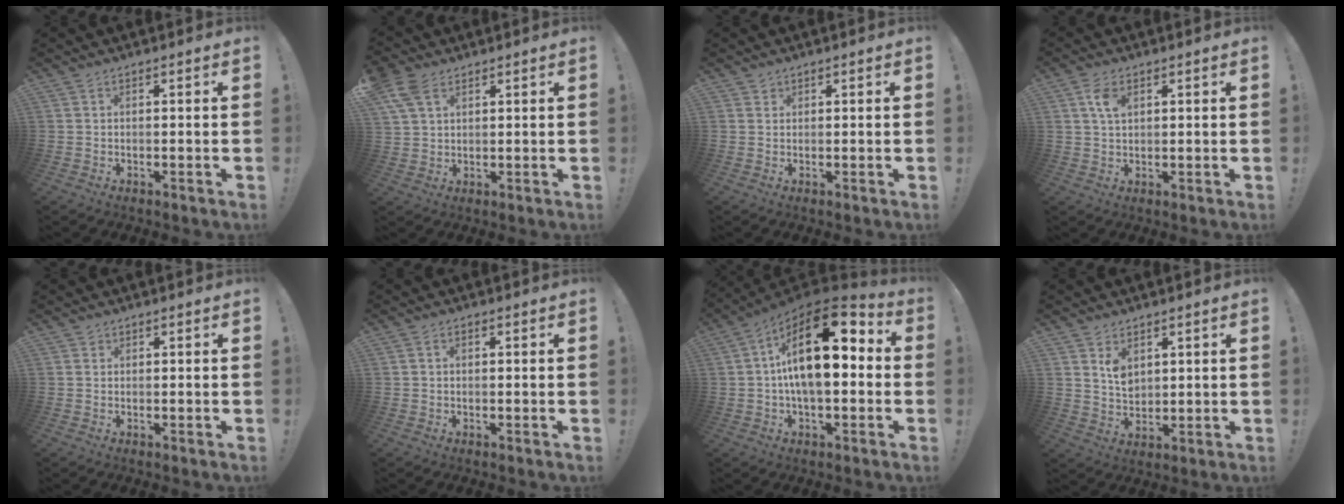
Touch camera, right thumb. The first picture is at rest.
{"total": 7.9, "force": [4.2, 4.8, 4.7], "torque": [-0.096, -0.006, 0.083]}
{"total": 1.0, "force": [0.9, 0.5, 0.1], "torque": [0.001, -0.003, 0.017]}
{"total": 4.9, "force": [2.0, 2.7, 3.5], "torque": [-0.062, 0.001, 0.036]}
{"total": 0.7, "force": [0.6, 0.4, 0.0], "torque": [0.001, -0.002, 0.011]}
{"total": 0.9, "force": [-0.1, 0.7, 0.5], "torque": [-0.010, 0.004, -0.002]}
{"total": 21.0, "force": [3.5, 10.1, 18.1], "torque": [-0.290, -0.014, 0.057]}
{"total": 5.7, "force": [3.4, 3.6, 2.8], "torque": [-0.039, -0.019, 0.061]}